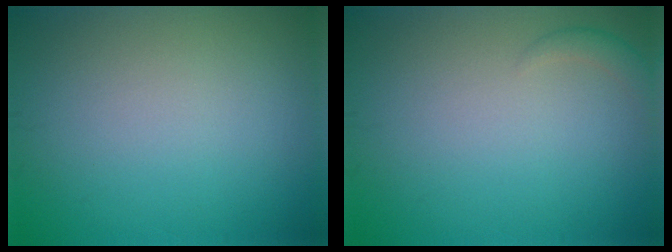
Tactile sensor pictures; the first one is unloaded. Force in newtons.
{"total": 1.1, "press": 1.1, "slide": 0.1}